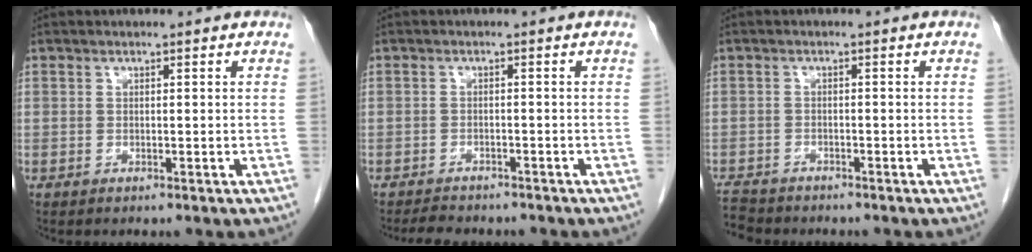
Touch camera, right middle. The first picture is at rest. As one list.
[{"total": 4.4, "force": [-4.0, 1.4, 1.3], "torque": [-0.026, -0.007, -0.057]}, {"total": 5.0, "force": [-4.7, 1.4, 0.9], "torque": [-0.021, -0.011, -0.083]}]